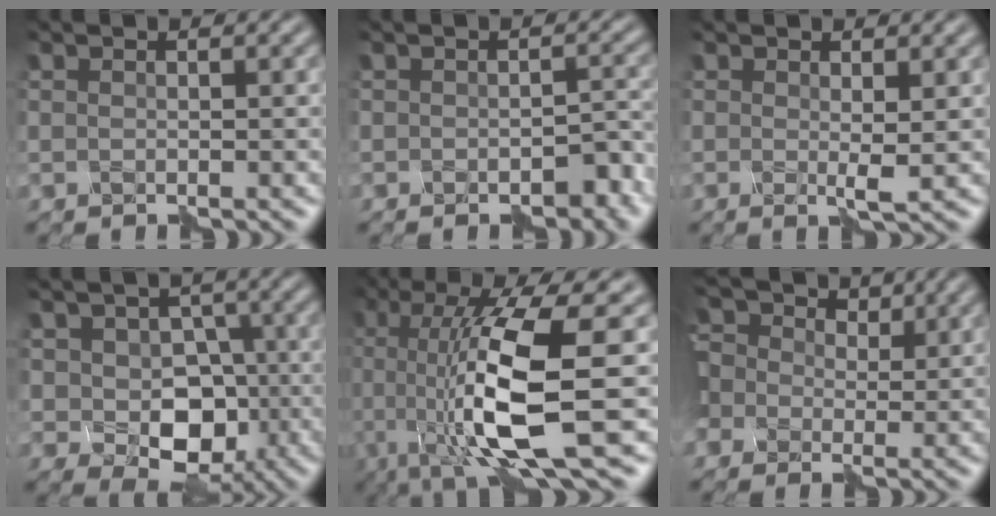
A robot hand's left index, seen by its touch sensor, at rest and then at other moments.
{"total": 2.3, "force": [-1.6, 1.2, 1.2], "torque": [-0.011, -0.003, -0.021]}
{"total": 1.1, "force": [0.3, 0.0, 1.1], "torque": [-0.016, -0.006, 0.002]}
{"total": 5.8, "force": [-1.7, 4.5, 3.3], "torque": [-0.046, -0.003, -0.032]}
{"total": 11.2, "force": [-1.5, 2.6, 10.8], "torque": [-0.171, -0.010, -0.032]}
{"total": 10.8, "force": [3.9, 8.1, 5.9], "torque": [-0.126, 0.033, 0.035]}